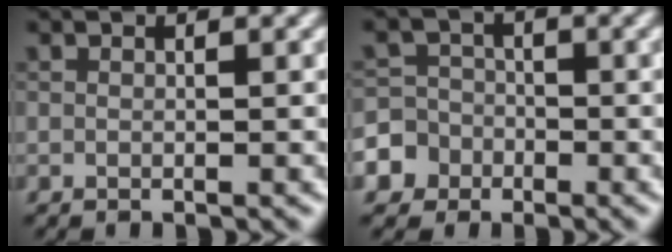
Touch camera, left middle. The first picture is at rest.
{"total": 6.9, "force": [-3.5, 5.8, 0.7], "torque": [-0.015, -0.007, -0.083]}